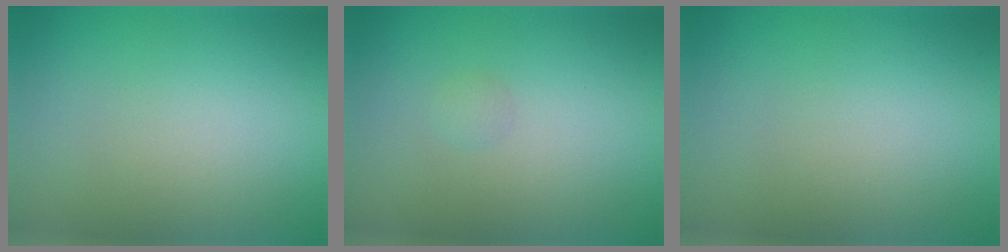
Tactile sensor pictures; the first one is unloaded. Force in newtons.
{"total": 0.6, "press": 0.6, "slide": 0.1}
{"total": 0.0}